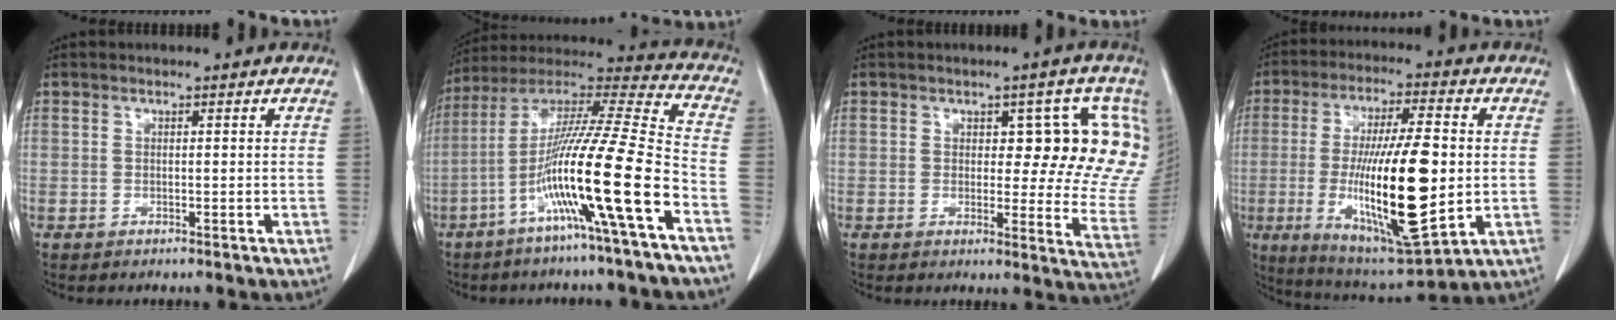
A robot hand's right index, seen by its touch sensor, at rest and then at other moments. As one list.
[{"total": 18.9, "force": [-7.7, -1.2, 17.2], "torque": [-0.315, -0.013, -0.144]}, {"total": 12.4, "force": [4.0, 5.1, 10.6], "torque": [-0.113, -0.001, 0.038]}, {"total": 21.3, "force": [-2.0, 4.3, 20.7], "torque": [-0.386, -0.016, -0.023]}]